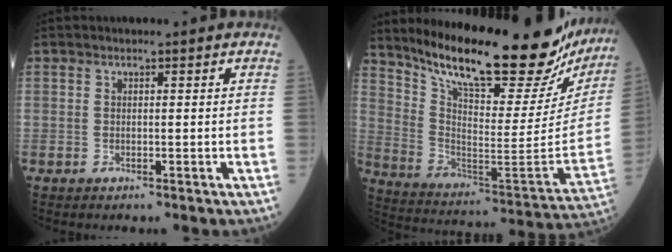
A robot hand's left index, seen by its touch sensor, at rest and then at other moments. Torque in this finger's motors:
{"motor_torque": [0.21, -1.35, 1.05, 0.21]}